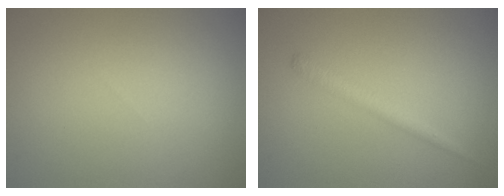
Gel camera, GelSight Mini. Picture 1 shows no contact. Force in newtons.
{"total": 1.5, "press": 1.5, "slide": 0.2}